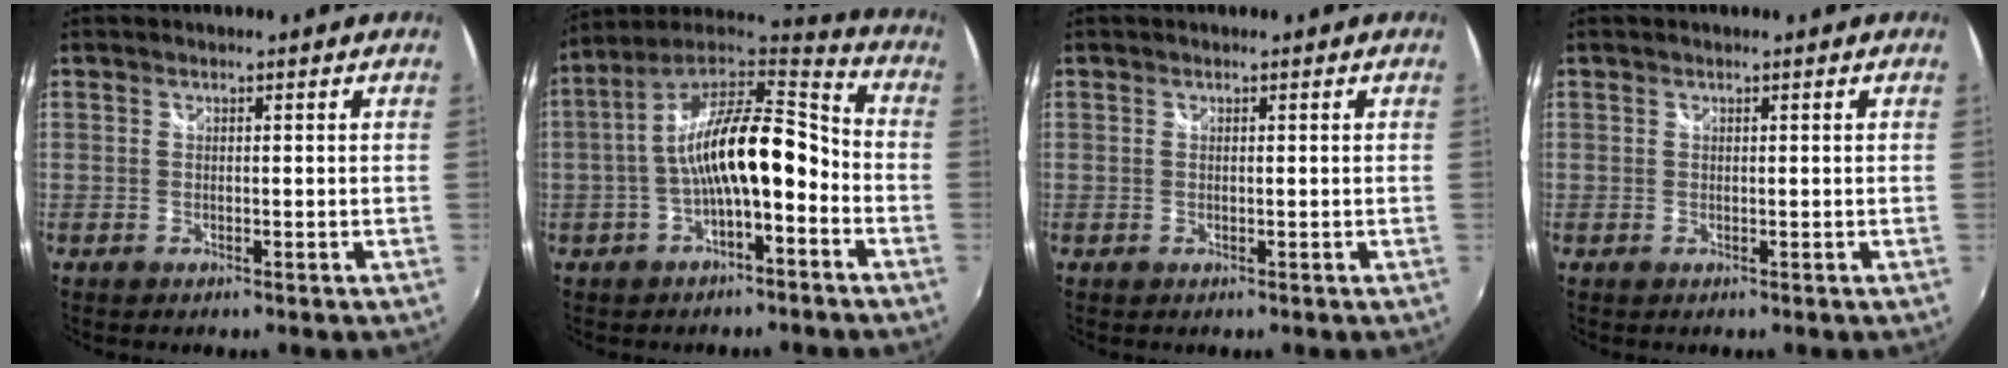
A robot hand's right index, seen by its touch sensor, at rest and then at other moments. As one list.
[{"total": 15.8, "force": [-4.0, 5.5, 14.2], "torque": [-0.260, 0.031, -0.074]}, {"total": 0.0}, {"total": 0.0}]